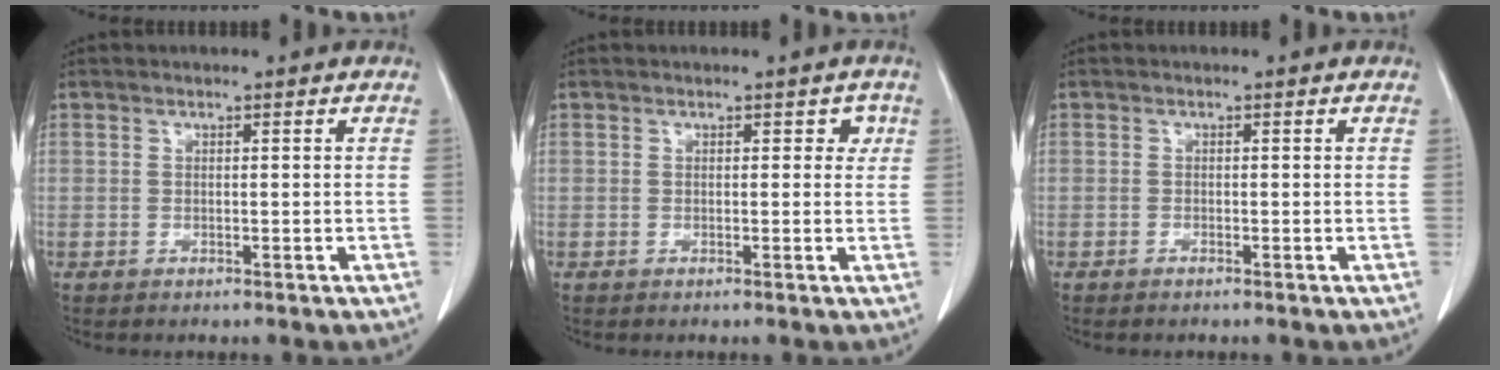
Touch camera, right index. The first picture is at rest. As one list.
[{"total": 1.4, "force": [0.4, 1.0, 1.0], "torque": [-0.001, 0.006, -0.001]}, {"total": 0.6, "force": [-0.6, 0.0, 0.3], "torque": [-0.013, -0.001, -0.007]}]